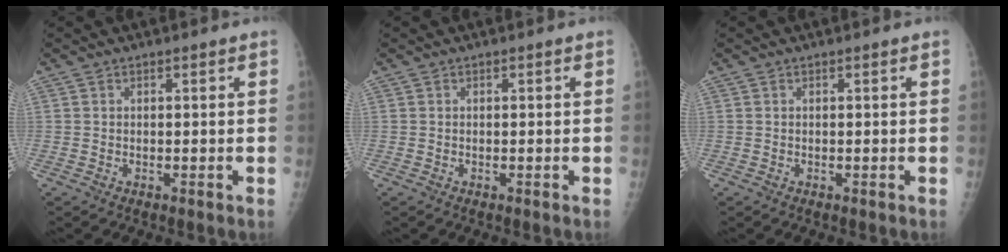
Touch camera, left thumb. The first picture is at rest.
{"total": 0.0}
{"total": 0.0}